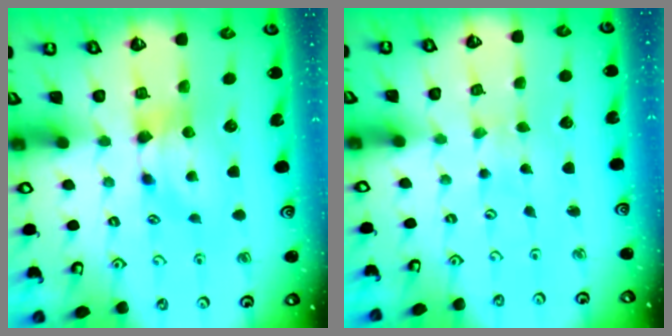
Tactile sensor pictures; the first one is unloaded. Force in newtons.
{"total": 5.2, "press": 5.1, "slide": 0.2}